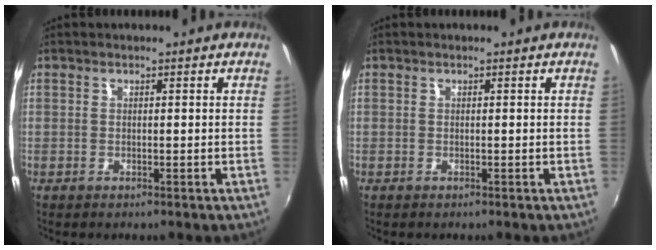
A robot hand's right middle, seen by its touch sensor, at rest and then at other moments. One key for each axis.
{"total": 0.0}